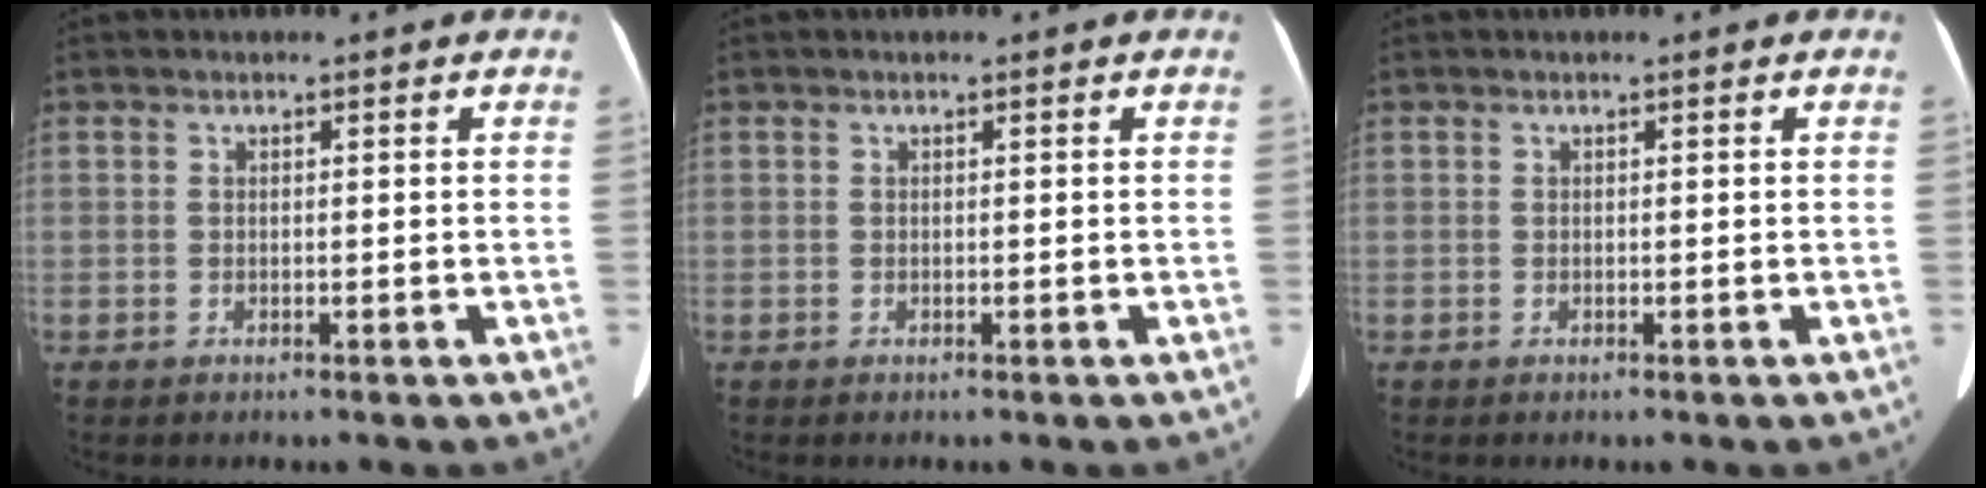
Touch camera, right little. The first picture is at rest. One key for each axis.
{"total": 0.0}
{"total": 0.0}